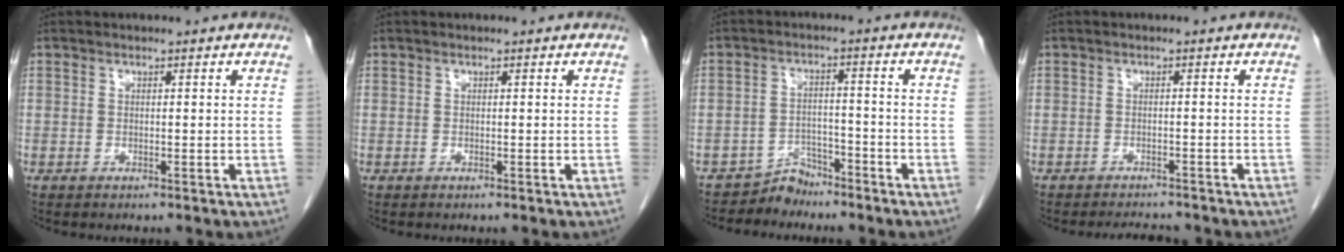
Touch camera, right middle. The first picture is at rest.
{"total": 0.0}
{"total": 3.6, "force": [-3.3, 1.3, -0.6], "torque": [0.015, 0.003, -0.057]}
{"total": 3.8, "force": [-3.6, 0.8, 0.8], "torque": [-0.015, -0.009, -0.051]}